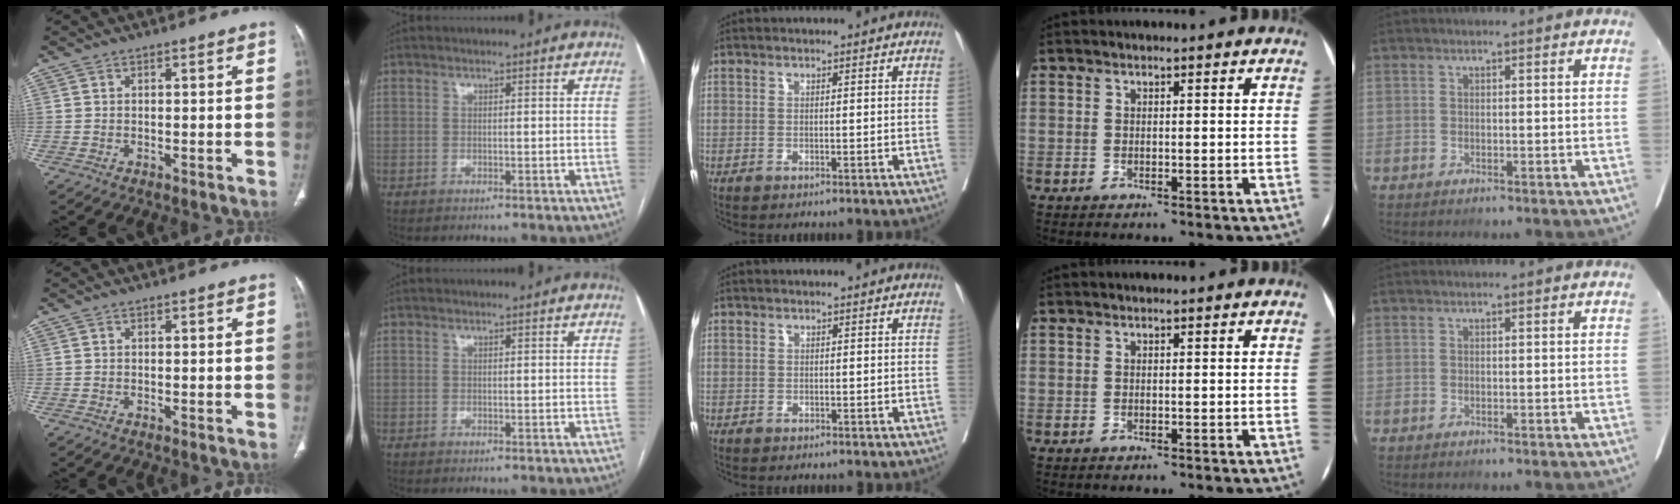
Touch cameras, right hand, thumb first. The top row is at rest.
{}